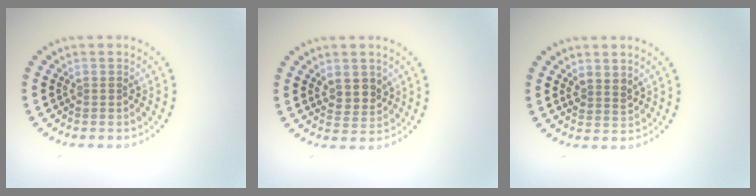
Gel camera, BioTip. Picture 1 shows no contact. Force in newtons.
{"total": 2.5, "press": 2.3, "slide": 1.0}
{"total": 1.6, "press": 1.3, "slide": 0.9}